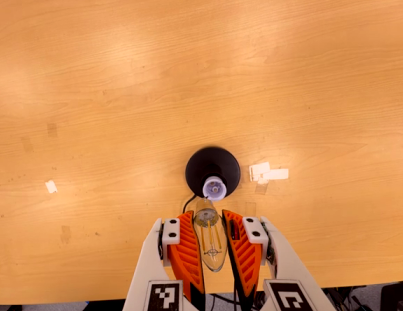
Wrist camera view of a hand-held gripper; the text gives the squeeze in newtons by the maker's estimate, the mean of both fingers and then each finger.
{"total": 21.7, "left": 23.0, "right": 20.4}